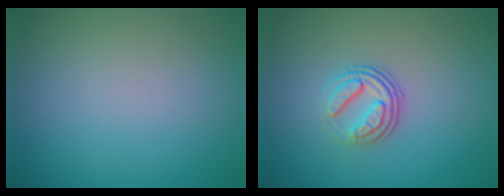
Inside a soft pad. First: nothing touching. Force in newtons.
{"total": 3.6, "press": 2.5, "slide": 2.7}